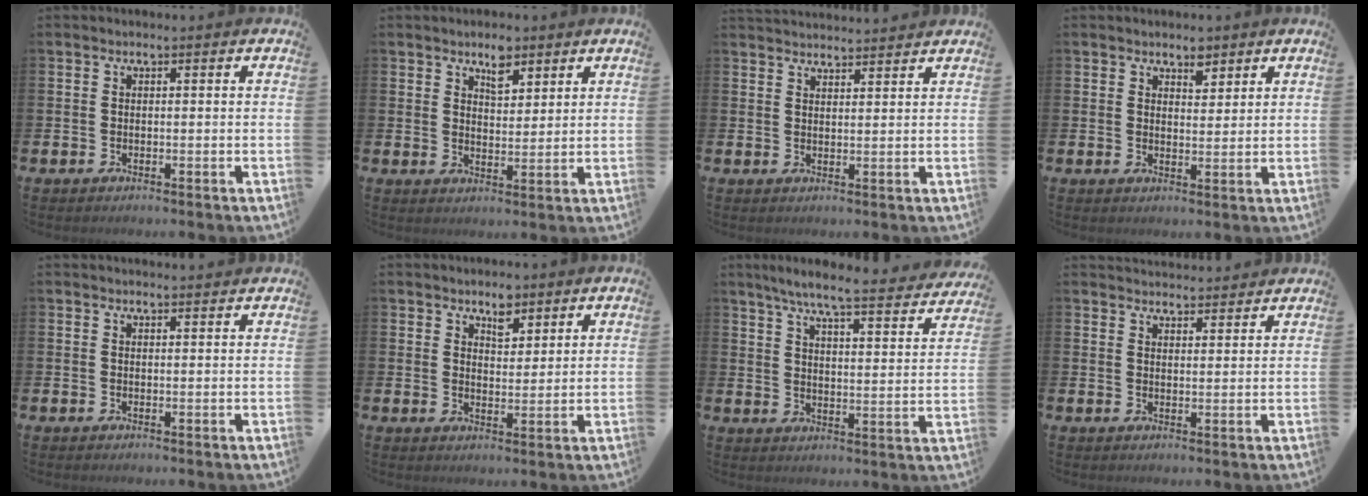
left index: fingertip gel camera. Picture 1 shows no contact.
{"total": 4.2, "force": [3.5, 1.8, 1.3], "torque": [-0.014, -0.013, 0.060]}
{"total": 3.0, "force": [3.0, 0.1, -0.1], "torque": [-0.003, -0.016, 0.055]}
{"total": 3.3, "force": [2.9, 1.4, 0.7], "torque": [-0.001, -0.012, 0.049]}
{"total": 1.2, "force": [1.2, 0.0, 0.1], "torque": [0.006, -0.005, 0.020]}
{"total": 4.0, "force": [3.4, 1.9, 0.8], "torque": [-0.006, -0.011, 0.059]}
{"total": 7.0, "force": [6.3, 0.2, 3.2], "torque": [-0.080, -0.042, 0.103]}
{"total": 3.3, "force": [3.2, 0.5, -0.2], "torque": [-0.002, -0.019, 0.060]}